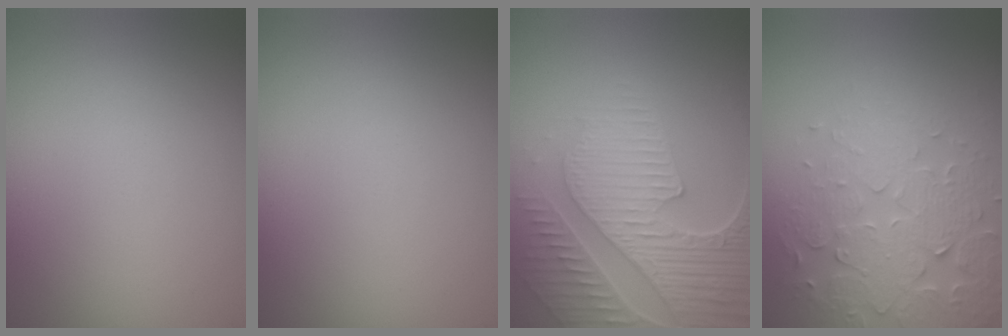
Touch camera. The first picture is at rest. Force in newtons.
{"total": 0.0}
{"total": 6.4, "press": 5.4, "slide": 3.5}
{"total": 4.8, "press": 4.3, "slide": 2.2}